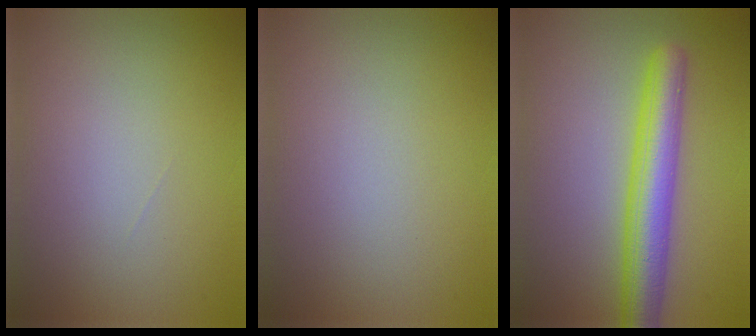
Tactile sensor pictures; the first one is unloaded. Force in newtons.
{"total": 0.0}
{"total": 5.8, "press": 5.8, "slide": 0.1}